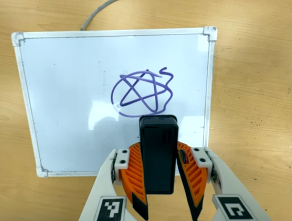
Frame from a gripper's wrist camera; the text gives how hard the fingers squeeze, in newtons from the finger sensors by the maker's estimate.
{"total": 8.4, "left": 6.7, "right": 10.1}